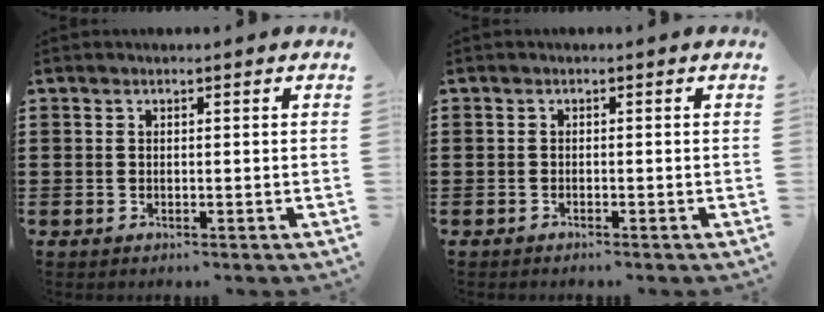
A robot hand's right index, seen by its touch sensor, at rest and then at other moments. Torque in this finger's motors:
{"motor_torque": [-0.18, 0.42, -0.51, -0.21]}